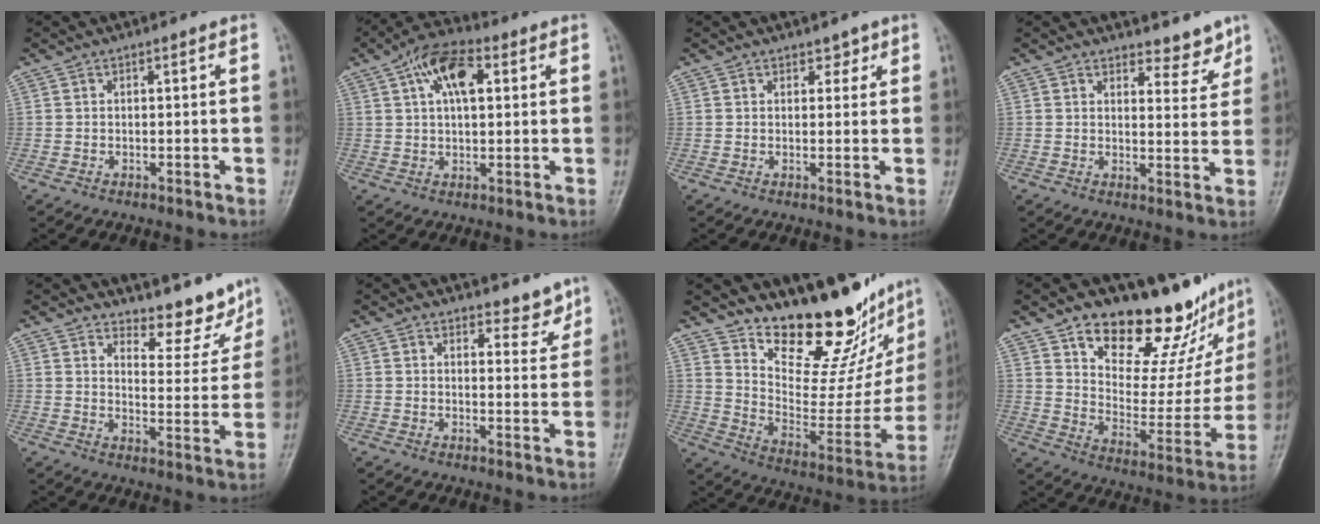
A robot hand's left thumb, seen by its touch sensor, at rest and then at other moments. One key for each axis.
{"total": 9.9, "fx": 3.5, "fy": 4.9, "fz": 7.9, "tx": -0.131, "ty": 0.013, "tz": 0.051}
{"total": 1.9, "fx": 1.3, "fy": 1.2, "fz": 0.6, "tx": 0.012, "ty": -0.006, "tz": 0.013}
{"total": 4.9, "fx": 4.3, "fy": 2.0, "fz": 1.0, "tx": 0.009, "ty": -0.040, "tz": 0.056}
{"total": 8.9, "fx": 8.2, "fy": 2.9, "fz": 1.8, "tx": 0.004, "ty": -0.079, "tz": 0.113}
{"total": 4.4, "fx": 3.8, "fy": 1.9, "fz": 1.1, "tx": 0.009, "ty": -0.033, "tz": 0.048}
{"total": 22.3, "fx": 18.6, "fy": 7.5, "fz": 9.8, "tx": -0.091, "ty": -0.143, "tz": 0.279}
{"total": 22.7, "fx": 17.1, "fy": 9.5, "fz": 11.5, "tx": -0.110, "ty": -0.107, "tz": 0.255}